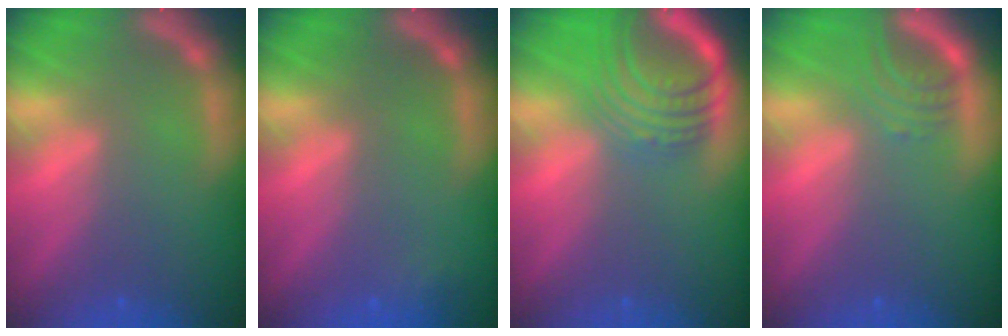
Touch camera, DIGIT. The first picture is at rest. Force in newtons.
{"total": 0.9}
{"total": 8.5}
{"total": 3.0}